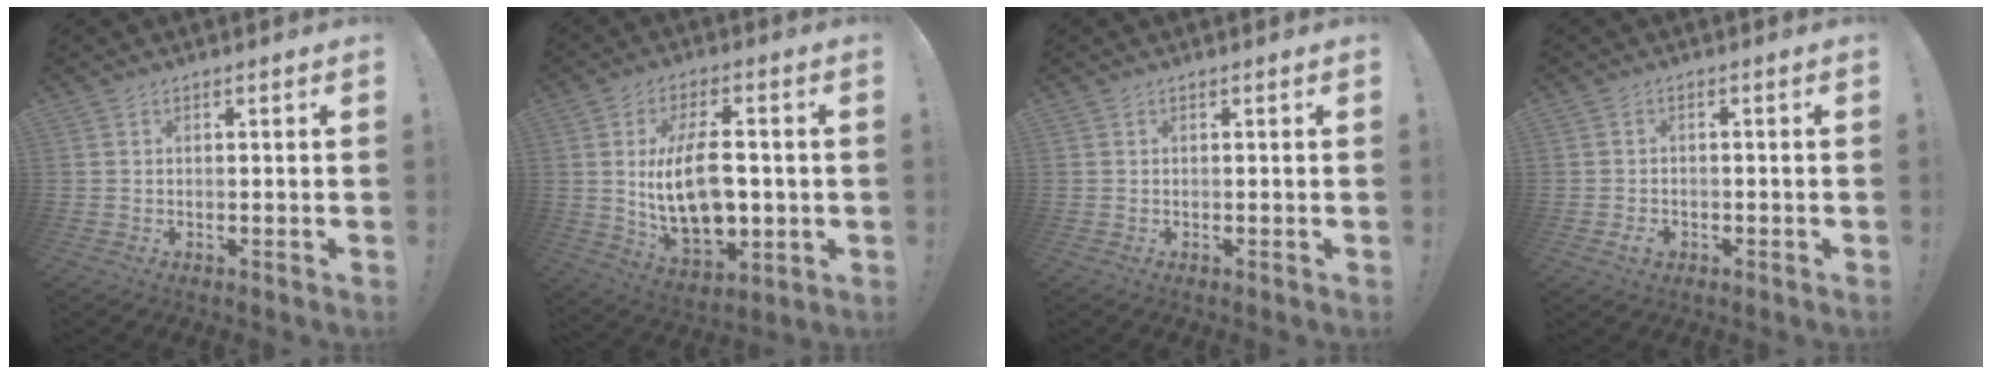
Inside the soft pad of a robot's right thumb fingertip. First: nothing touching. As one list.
[{"total": 18.2, "force": [0.1, 10.2, 15.1], "torque": [-0.277, -0.012, -0.002]}, {"total": 0.0}, {"total": 2.9, "force": [-1.5, 2.0, 1.5], "torque": [-0.019, 0.002, -0.029]}]